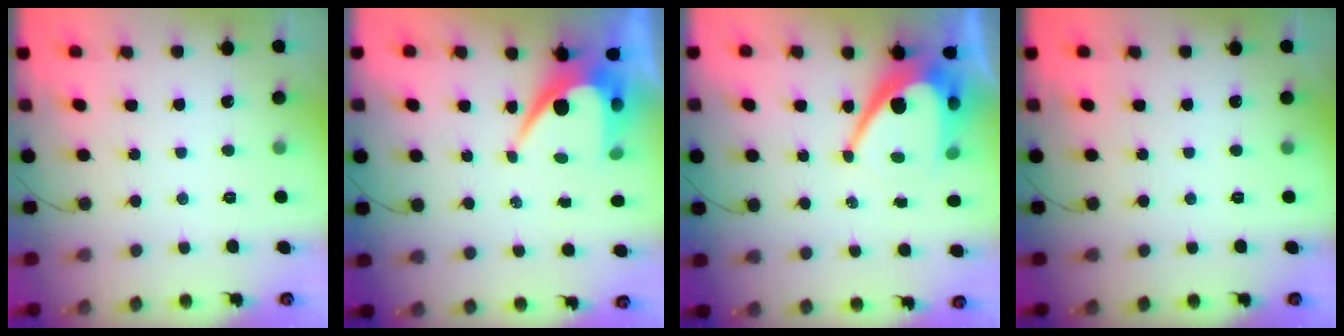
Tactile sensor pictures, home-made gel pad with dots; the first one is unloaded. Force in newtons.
{"total": 9.1, "press": 9.1, "slide": 0.7}
{"total": 12.9, "press": 12.8, "slide": 1.0}
{"total": 0.0}